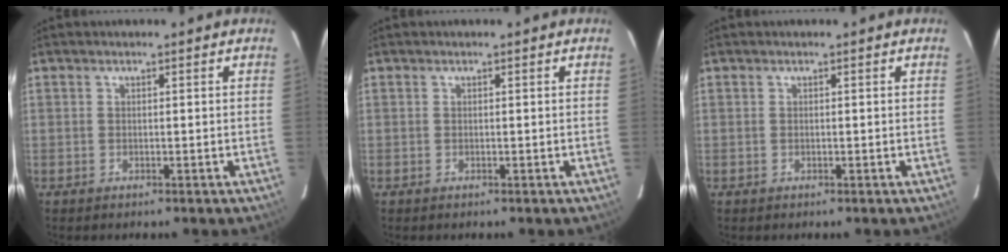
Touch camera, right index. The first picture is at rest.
{"total": 0.0}
{"total": 0.0}